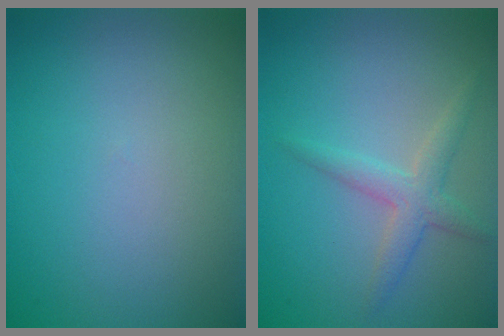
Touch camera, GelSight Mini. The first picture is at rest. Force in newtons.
{"total": 2.5, "press": 2.5, "slide": 0.0}